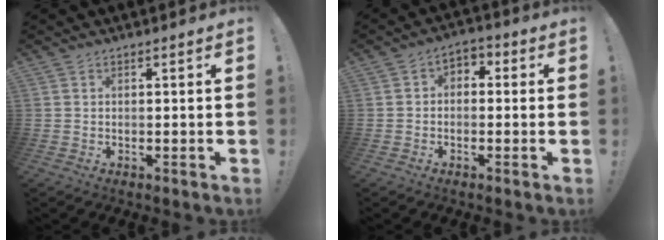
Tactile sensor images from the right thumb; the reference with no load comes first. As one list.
[{"total": 3.6, "force": [-1.8, 2.5, 1.7], "torque": [-0.023, 0.017, -0.033]}]